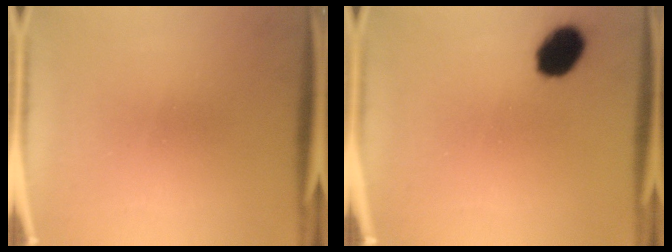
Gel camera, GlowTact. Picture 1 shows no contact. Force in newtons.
{"total": 8.4}